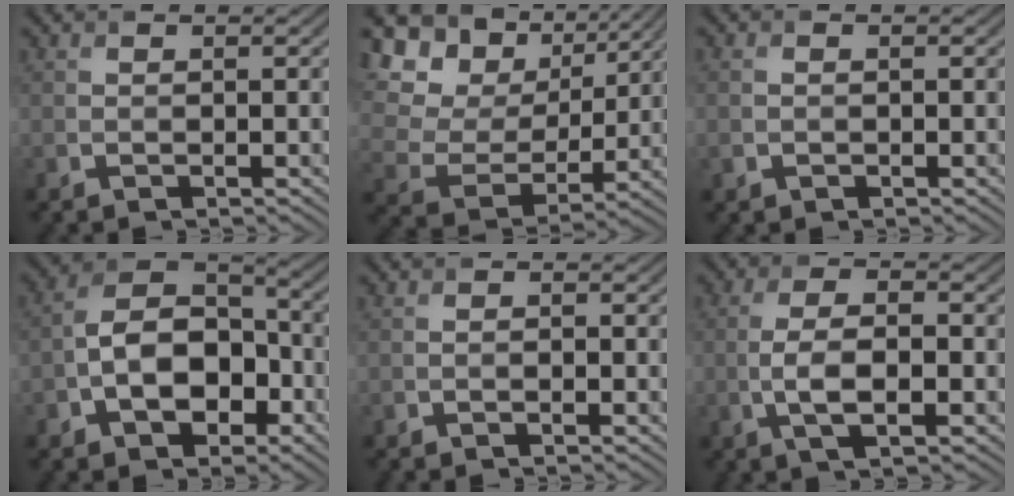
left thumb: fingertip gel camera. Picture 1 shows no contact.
{"total": 15.2, "force": [6.4, 11.1, 8.1], "torque": [-0.244, 0.039, 0.135]}
{"total": 1.0, "force": [-0.3, 1.0, 0.2], "torque": [-0.004, -0.006, -0.007]}
{"total": 10.3, "force": [-3.6, 6.5, 7.1], "torque": [-0.133, 0.001, -0.078]}
{"total": 0.9, "force": [-0.7, 0.1, 0.6], "torque": [-0.011, 0.000, -0.014]}
{"total": 5.7, "force": [-1.8, 1.8, 5.0], "torque": [-0.107, 0.002, -0.038]}